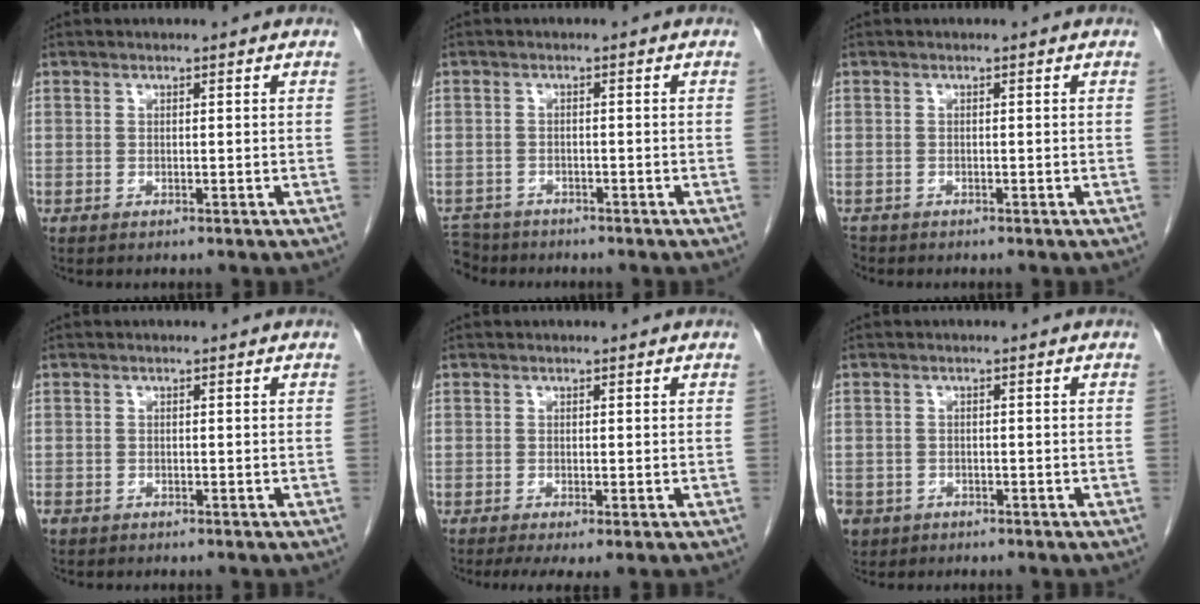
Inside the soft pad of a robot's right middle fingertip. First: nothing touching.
{"total": 5.2, "force": [-4.6, 2.3, 0.1], "torque": [-0.006, -0.005, -0.082]}
{"total": 1.2, "force": [-1.1, 0.6, 0.1], "torque": [-0.008, -0.003, -0.019]}
{"total": 1.6, "force": [-1.2, 1.0, 0.4], "torque": [-0.016, -0.002, -0.021]}
{"total": 3.3, "force": [-1.8, 0.7, 2.7], "torque": [-0.041, -0.012, -0.028]}
{"total": 5.8, "force": [-3.4, 4.5, 1.5], "torque": [-0.045, -0.002, -0.054]}